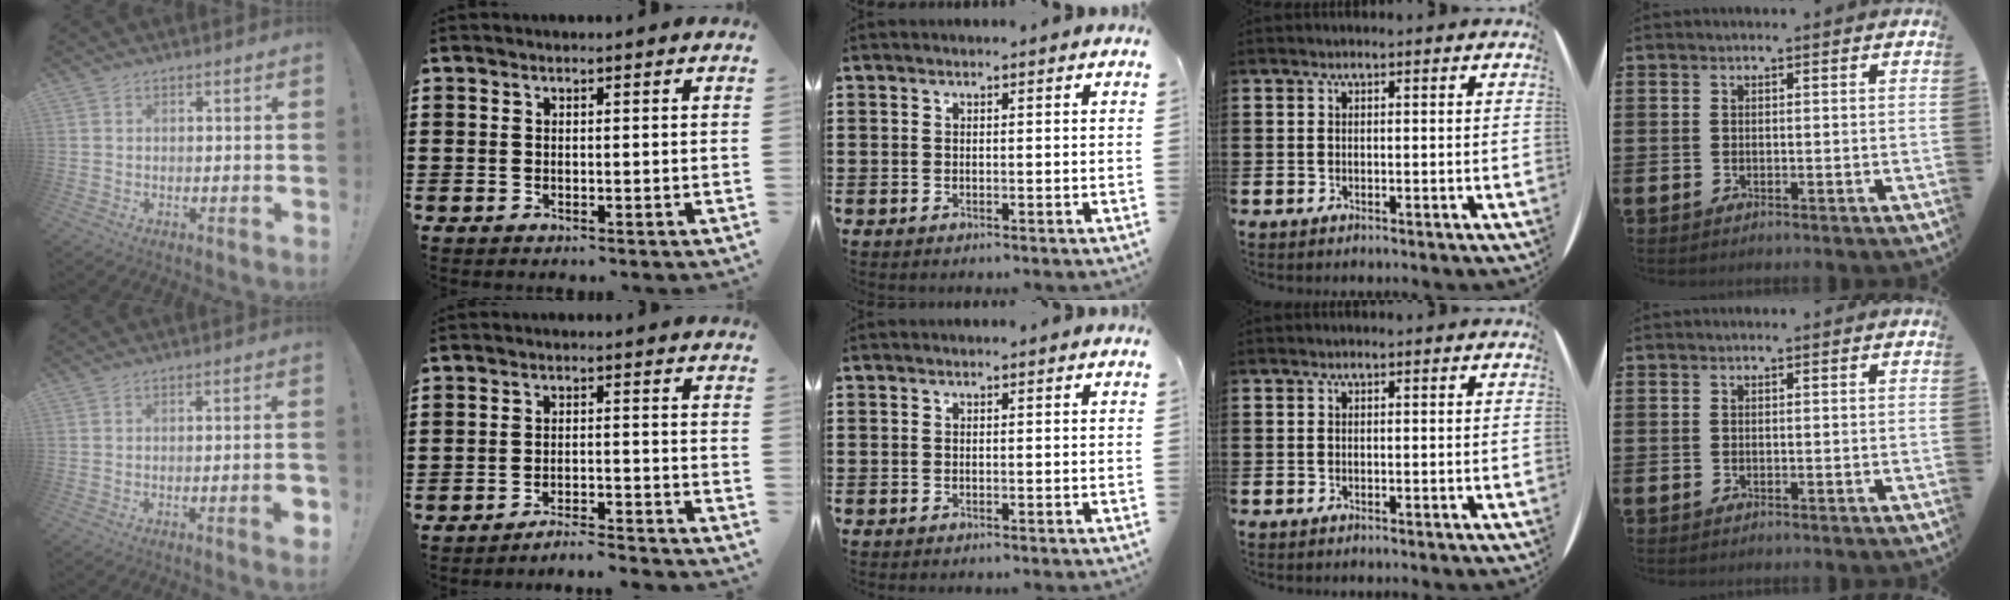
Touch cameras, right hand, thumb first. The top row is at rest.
{"thumb": {"total": 4.5, "force": [-1.3, 0.4, 4.3], "torque": [-0.062, -0.002, -0.018]}, "index": {"total": 3.6, "force": [-3.6, -0.2, 0.5], "torque": [-0.012, -0.002, -0.075]}}